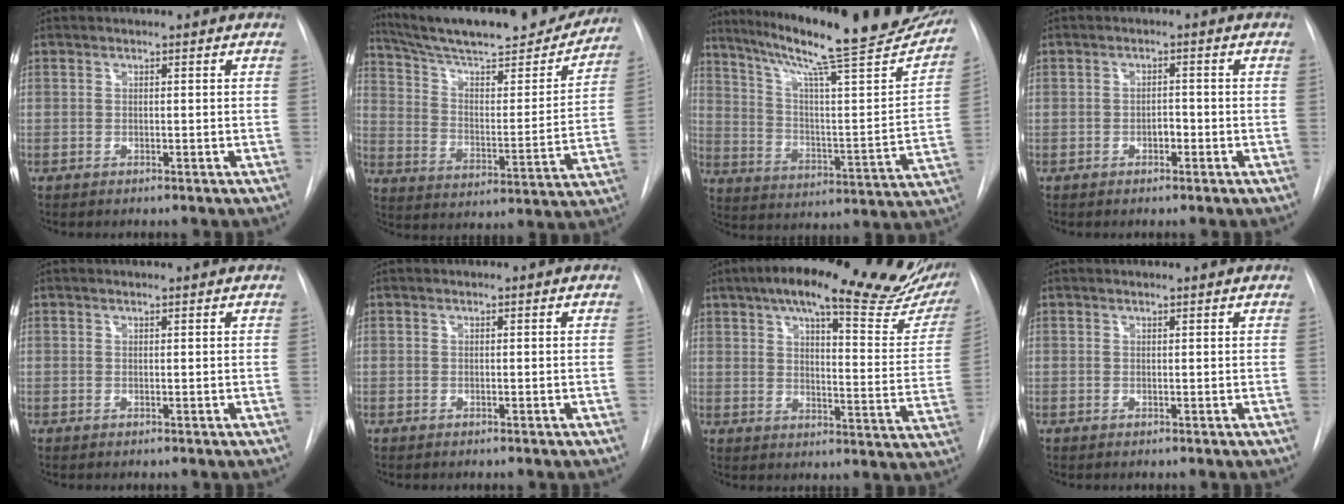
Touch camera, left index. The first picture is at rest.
{"total": 26.6, "force": [23.6, 4.2, 11.5], "torque": [-0.180, -0.032, 0.331]}
{"total": 28.7, "force": [24.0, 2.7, 15.4], "torque": [-0.243, -0.050, 0.326]}
{"total": 1.5, "force": [-0.7, 0.8, 1.0], "torque": [-0.014, 0.004, -0.012]}
{"total": 0.9, "force": [0.9, -0.2, 0.2], "torque": [-0.008, 0.004, 0.015]}
{"total": 0.0}
{"total": 27.7, "force": [21.3, 6.0, 16.7], "torque": [-0.229, -0.008, 0.258]}
{"total": 1.2, "force": [1.2, -0.2, 0.2], "torque": [-0.009, 0.005, 0.018]}